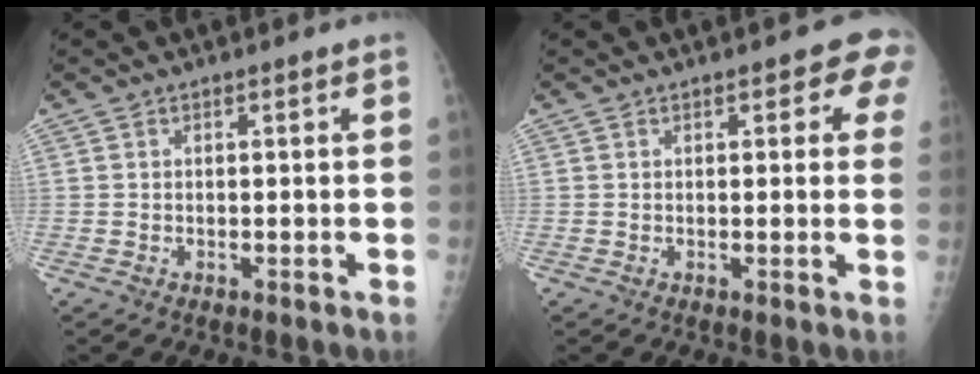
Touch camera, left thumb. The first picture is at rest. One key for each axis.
{"total": 4.6, "fx": 2.2, "fy": 2.2, "fz": 3.4, "tx": -0.005, "ty": -0.002, "tz": 0.014}